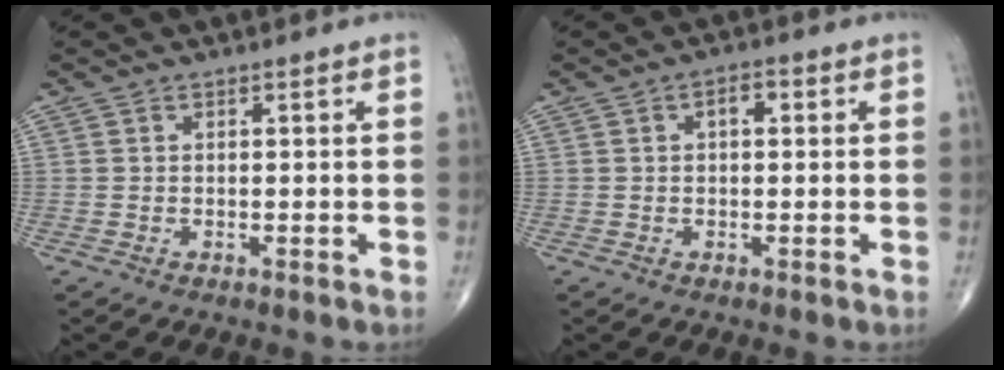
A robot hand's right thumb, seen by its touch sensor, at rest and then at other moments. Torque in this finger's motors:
{"motor_torque": [-0.42, 0.46, 0.71, 0.25, 0.01]}